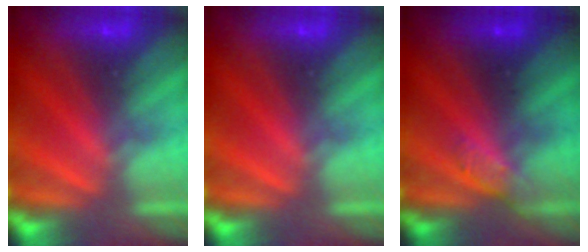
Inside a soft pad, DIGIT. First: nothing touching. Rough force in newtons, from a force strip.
{"total": 0.0}
{"total": 2.9}